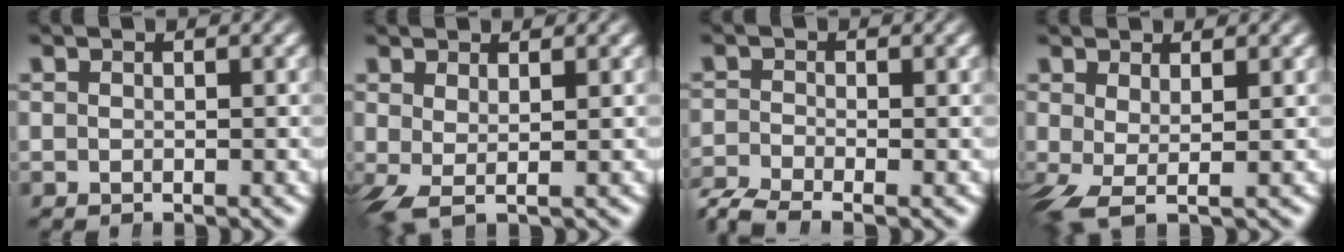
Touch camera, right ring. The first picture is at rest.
{"total": 1.4, "force": [0.1, 0.1, 1.4], "torque": [-0.038, -0.016, 0.014]}
{"total": 4.3, "force": [-3.6, 1.8, 1.7], "torque": [-0.028, -0.017, -0.054]}
{"total": 2.8, "force": [-1.0, 1.0, 2.4], "torque": [-0.066, -0.030, 0.003]}